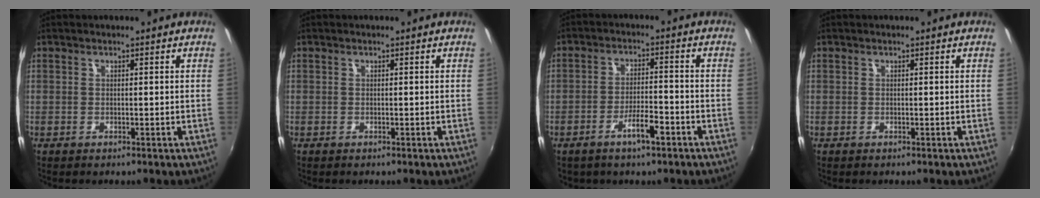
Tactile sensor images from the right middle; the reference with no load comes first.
{"total": 0.0}
{"total": 5.2, "force": [-3.3, 1.6, 3.7], "torque": [-0.073, 0.002, -0.048]}
{"total": 0.0}